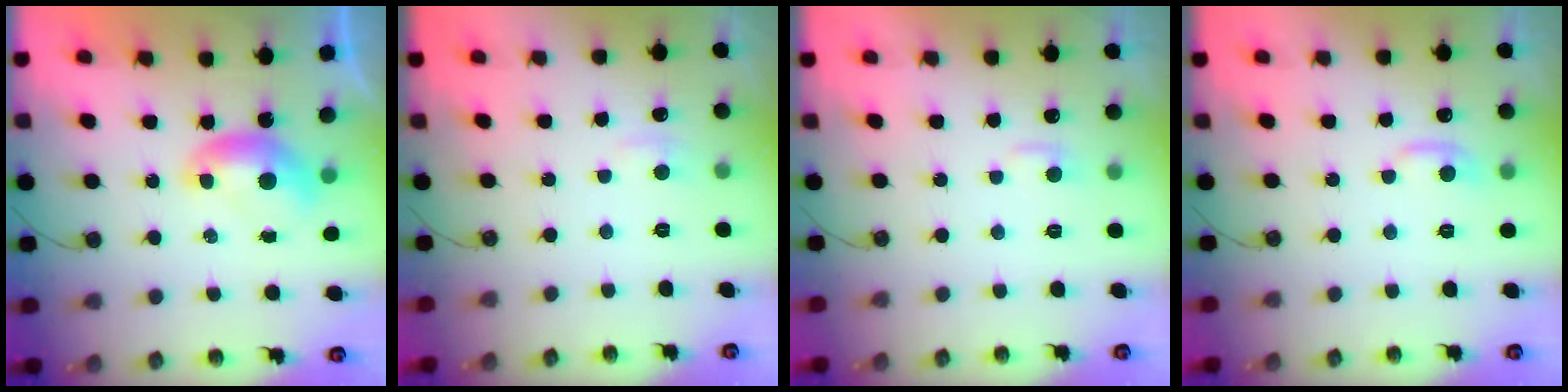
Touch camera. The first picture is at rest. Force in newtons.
{"total": 3.0, "press": 3.0, "slide": 0.4}
{"total": 2.8, "press": 2.7, "slide": 0.5}
{"total": 0.8, "press": 0.2, "slide": 0.8}